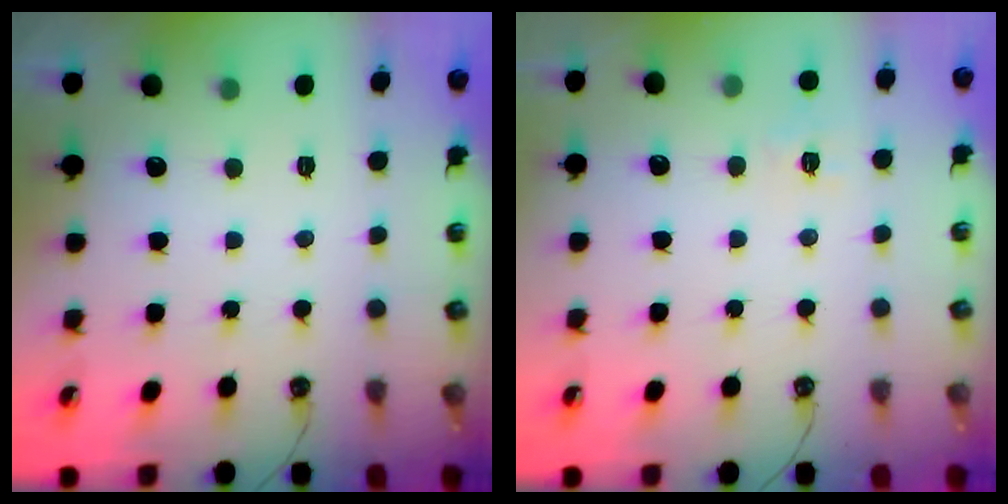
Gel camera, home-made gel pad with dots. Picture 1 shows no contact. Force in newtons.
{"total": 7.2, "press": 7.1, "slide": 1.3}